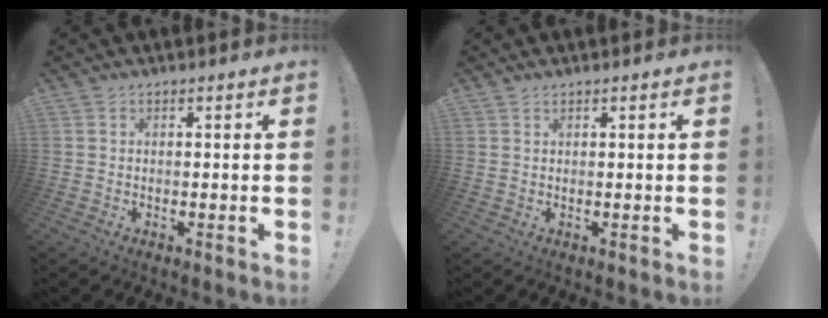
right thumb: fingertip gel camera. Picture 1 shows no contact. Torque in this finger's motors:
{"motor_torque": [0.12, 0.08, 0.20, 0.02, 0.03]}